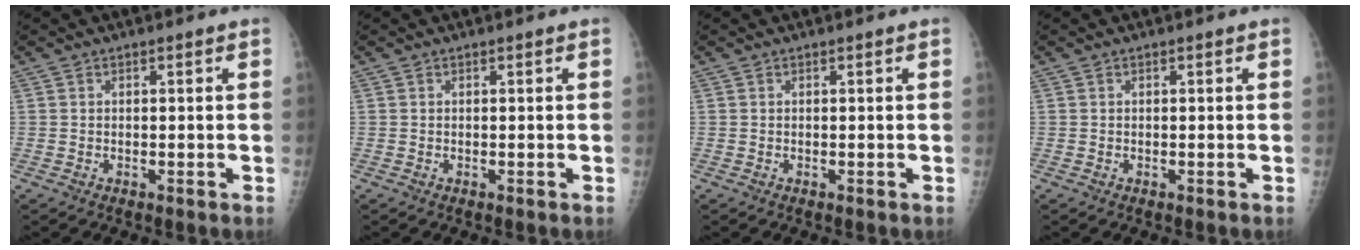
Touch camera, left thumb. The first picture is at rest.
{"total": 0.0}
{"total": 0.0}
{"total": 0.0}